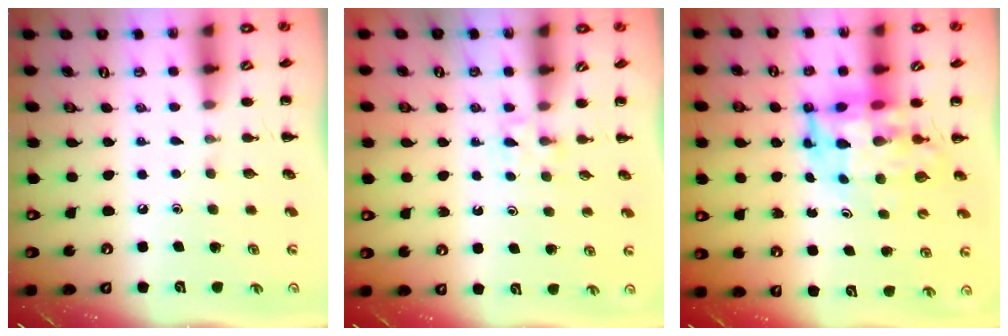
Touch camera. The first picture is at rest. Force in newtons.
{"total": 2.9, "press": 2.7, "slide": 1.1}
{"total": 7.2, "press": 6.8, "slide": 2.3}